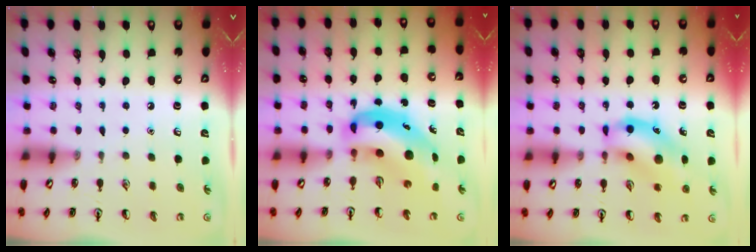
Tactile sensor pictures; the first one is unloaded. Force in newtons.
{"total": 11.3, "press": 10.8, "slide": 3.3}
{"total": 14.6, "press": 14.4, "slide": 2.1}